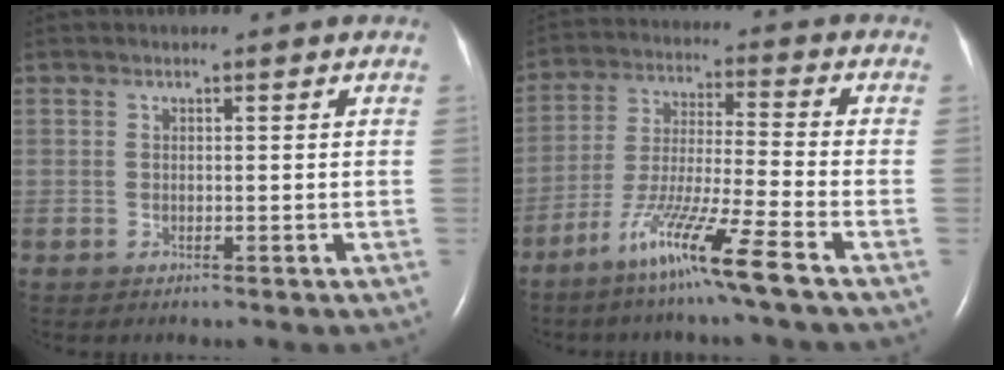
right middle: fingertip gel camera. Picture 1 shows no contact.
{"total": 11.8, "force": [-7.5, -1.6, 8.9], "torque": [-0.175, -0.040, -0.146]}